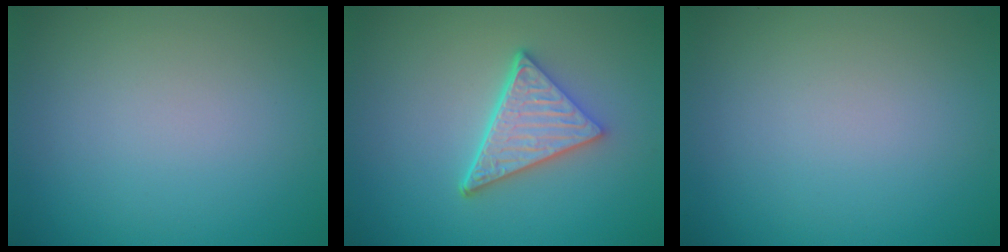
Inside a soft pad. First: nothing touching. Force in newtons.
{"total": 4.9, "press": 3.7, "slide": 3.3}
{"total": 0.0}